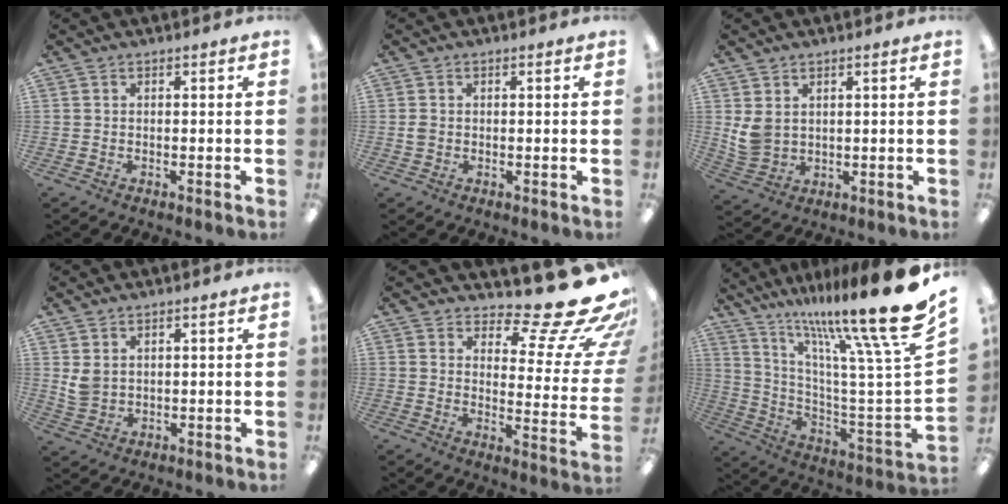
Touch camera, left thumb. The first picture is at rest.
{"total": 1.7, "force": [0.0, 1.2, 1.2], "torque": [-0.023, 0.003, -0.001]}
{"total": 5.4, "force": [2.1, 4.0, 2.9], "torque": [-0.057, -0.003, 0.042]}
{"total": 4.0, "force": [1.8, 2.8, 2.3], "torque": [-0.047, 0.001, 0.036]}
{"total": 17.8, "force": [12.7, 5.6, 11.2], "torque": [-0.136, -0.105, 0.203]}
{"total": 22.0, "force": [15.8, 0.5, 15.4], "torque": [-0.253, -0.118, 0.241]}